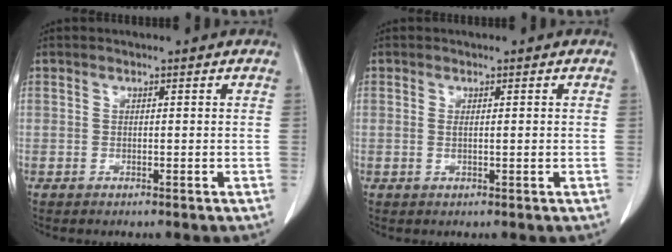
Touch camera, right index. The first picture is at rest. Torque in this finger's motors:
{"motor_torque": [-0.03, -0.01, -0.08, -0.01]}